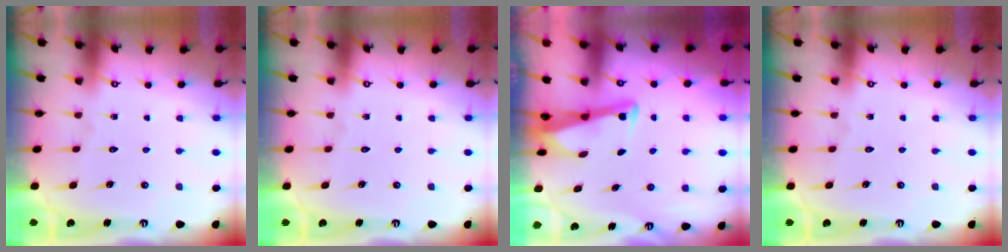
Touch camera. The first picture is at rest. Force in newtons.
{"total": 0.0}
{"total": 3.3, "press": 3.3, "slide": 0.4}
{"total": 0.0}